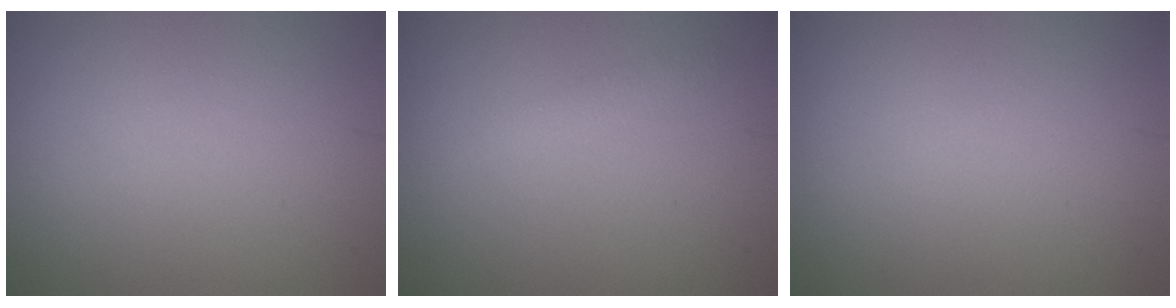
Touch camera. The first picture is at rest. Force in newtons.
{"total": 1.3, "press": 1.3, "slide": 0.0}
{"total": 0.0}